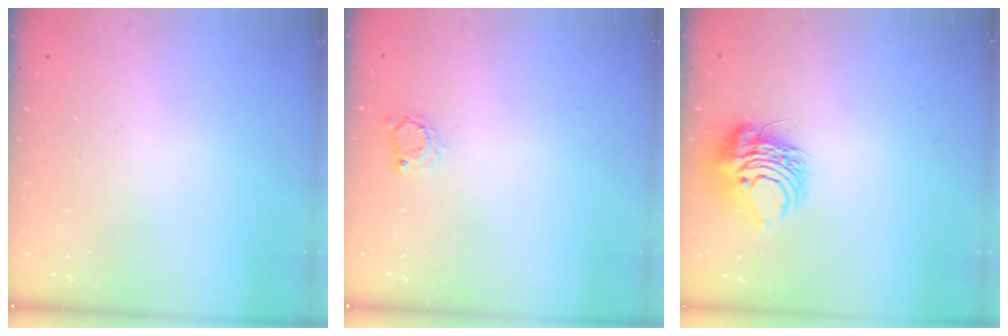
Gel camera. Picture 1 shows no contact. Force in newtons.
{"total": 2.5, "press": 2.5, "slide": 0.3}
{"total": 8.8, "press": 8.8, "slide": 0.9}